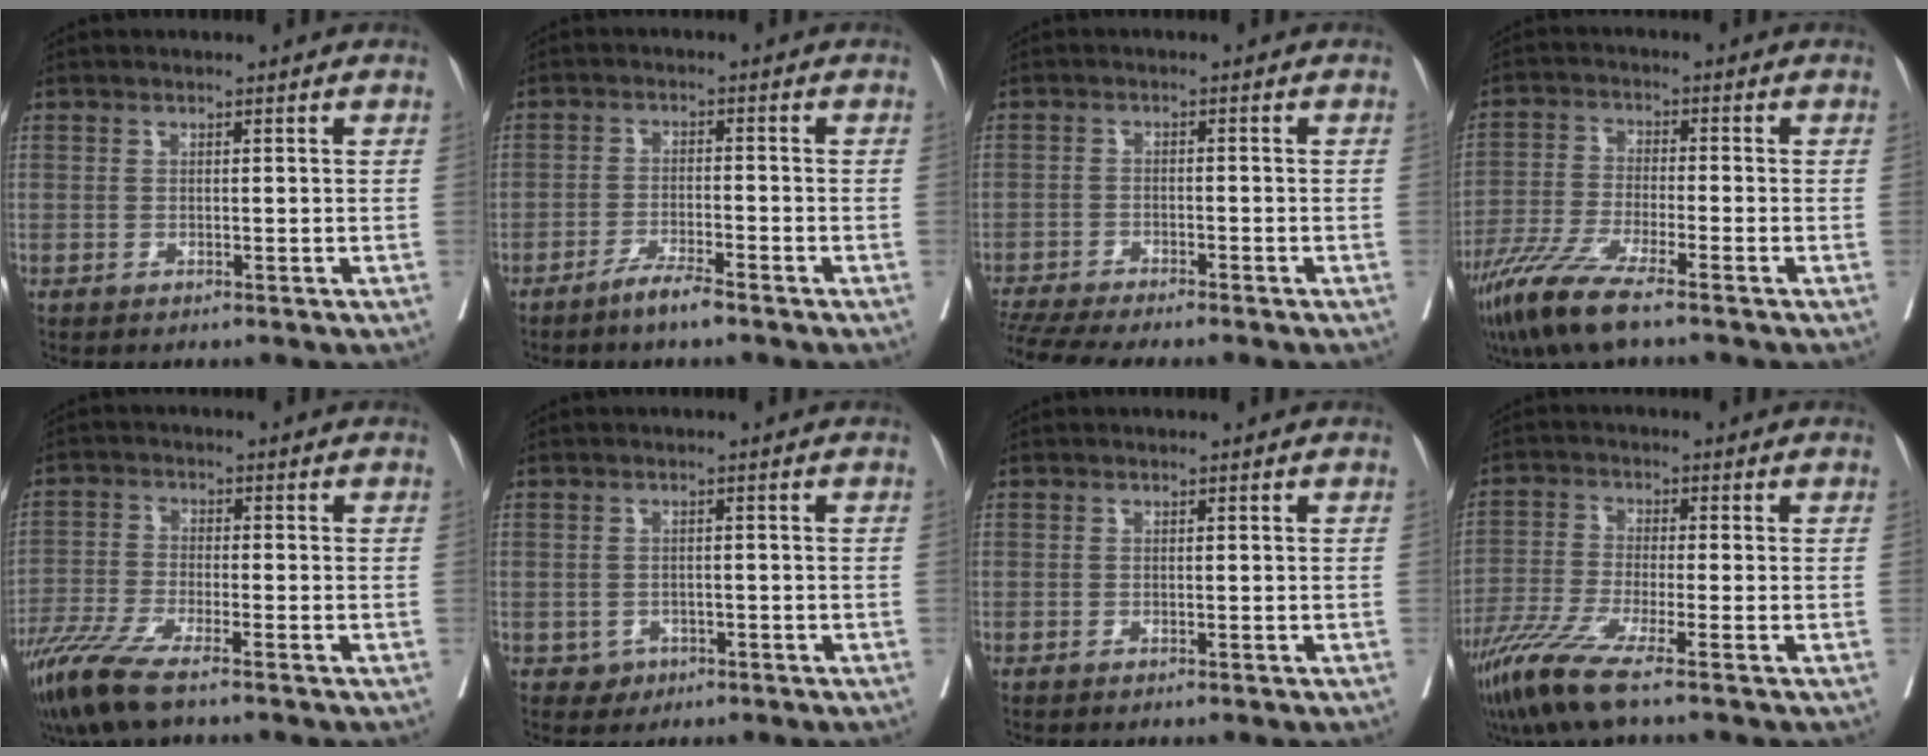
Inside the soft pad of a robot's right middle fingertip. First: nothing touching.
{"total": 3.7, "force": [-3.0, 0.1, 2.2], "torque": [-0.043, -0.004, -0.057]}
{"total": 10.6, "force": [-9.3, 0.6, 5.0], "torque": [-0.078, -0.012, -0.149]}
{"total": 8.8, "force": [-6.2, 0.4, 6.2], "torque": [-0.133, -0.028, -0.124]}
{"total": 8.7, "force": [-6.4, 0.8, 5.8], "torque": [-0.116, -0.025, -0.121]}
{"total": 2.2, "force": [-1.0, 1.9, 0.4], "torque": [-0.003, 0.007, -0.011]}
{"total": 0.0}
{"total": 7.7, "force": [-5.2, -0.4, 5.7], "torque": [-0.120, -0.029, -0.107]}